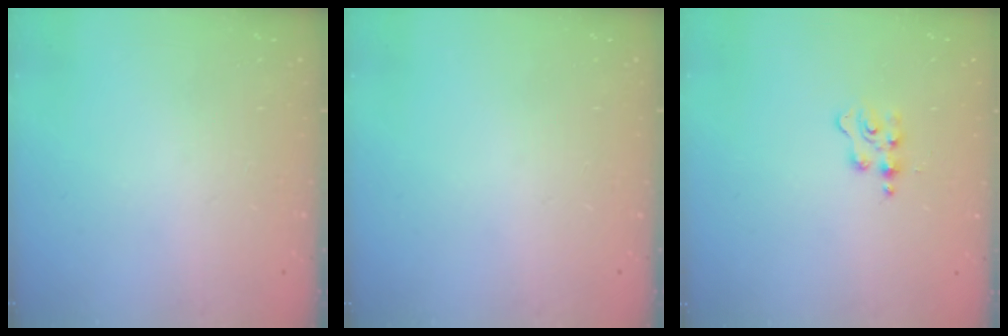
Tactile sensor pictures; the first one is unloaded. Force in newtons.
{"total": 0.0}
{"total": 2.1, "press": 2.1, "slide": 0.4}